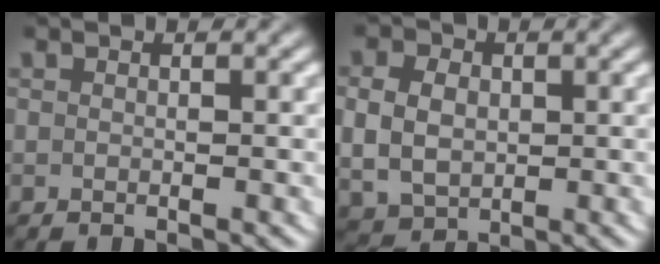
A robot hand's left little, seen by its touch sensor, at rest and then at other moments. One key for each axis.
{"total": 5.6, "fx": 0.1, "fy": 4.8, "fz": 3.0, "tx": -0.062, "ty": -0.014, "tz": 0.011}